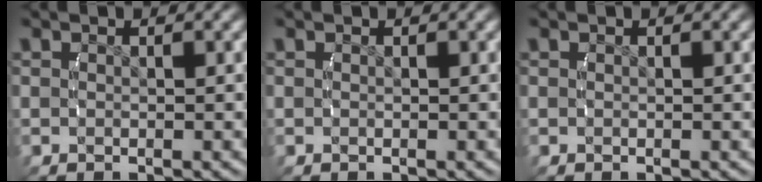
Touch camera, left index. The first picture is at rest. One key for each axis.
{"total": 0.0}
{"total": 0.0}